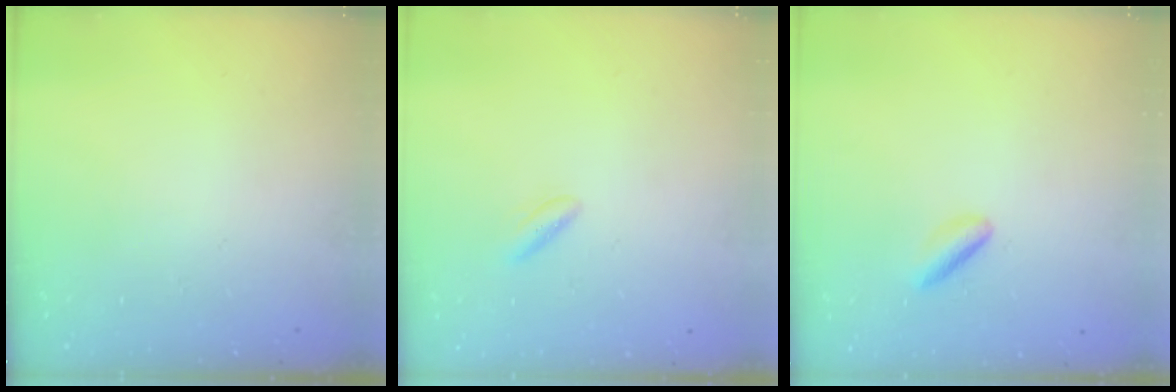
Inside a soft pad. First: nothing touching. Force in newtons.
{"total": 2.8, "press": 2.8, "slide": 0.5}
{"total": 2.9, "press": 2.9, "slide": 0.6}